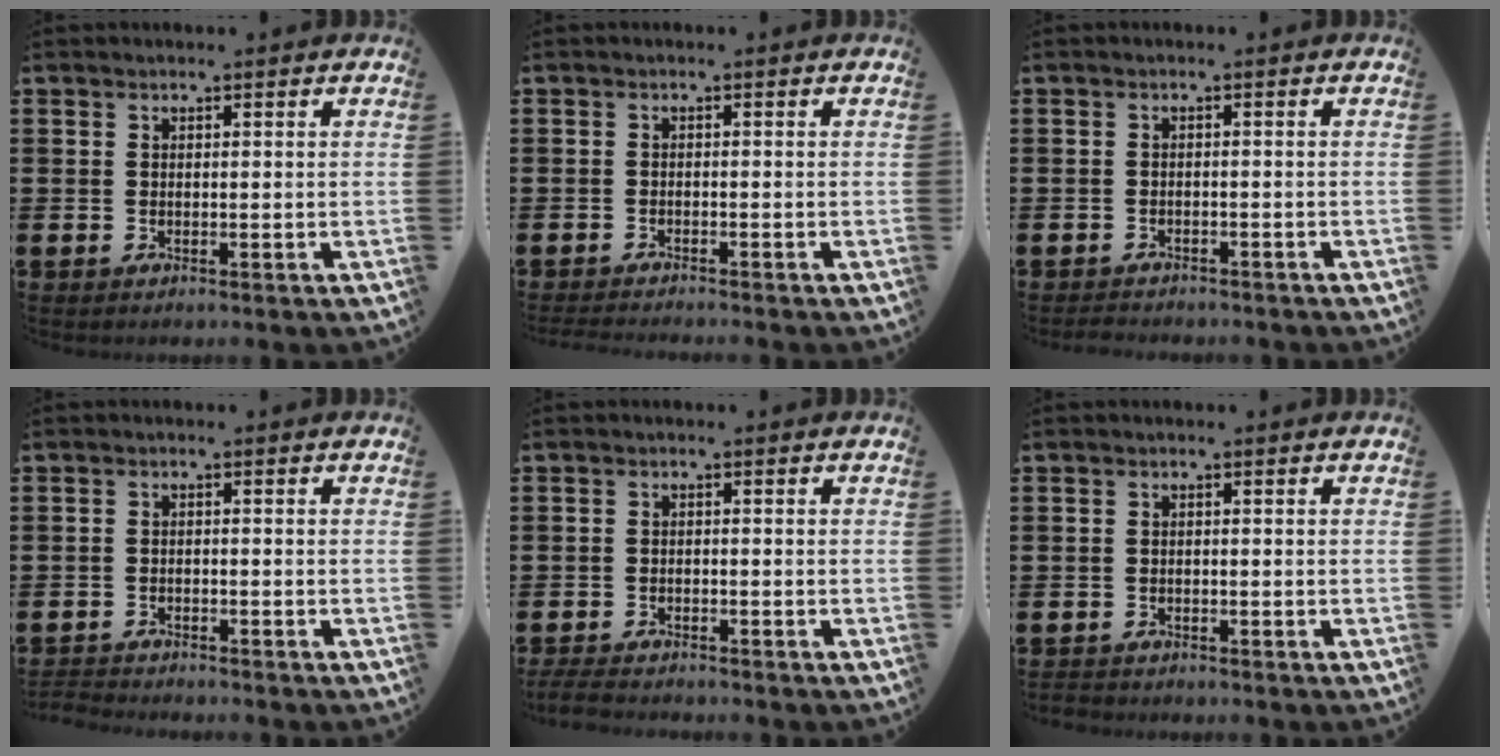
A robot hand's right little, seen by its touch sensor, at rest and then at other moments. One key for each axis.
{"total": 1.0, "fx": -1.0, "fy": -0.1, "fz": 0.1, "tx": -0.003, "ty": -0.001, "tz": -0.020}
{"total": 1.2, "fx": -1.2, "fy": 0.1, "fz": -0.1, "tx": -0.003, "ty": 0.002, "tz": -0.026}
{"total": 1.7, "fx": -1.7, "fy": 0.0, "fz": -0.2, "tx": -0.002, "ty": 0.001, "tz": -0.037}
{"total": 2.1, "fx": -2.0, "fy": 0.2, "fz": 0.5, "tx": -0.010, "ty": 0.004, "tz": -0.042}
{"total": 0.8, "fx": -0.8, "fy": 0.2, "fz": -0.1, "tx": 0.000, "ty": 0.001, "tz": -0.018}